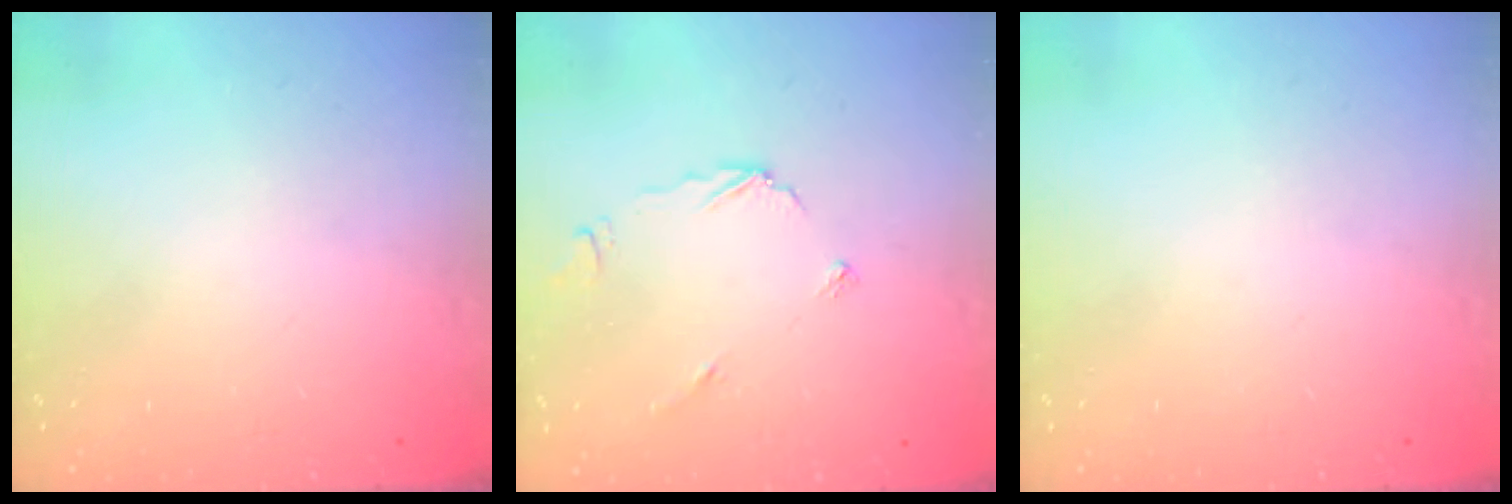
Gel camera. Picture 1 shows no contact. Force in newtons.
{"total": 3.3, "press": 3.3, "slide": 0.3}
{"total": 0.0}